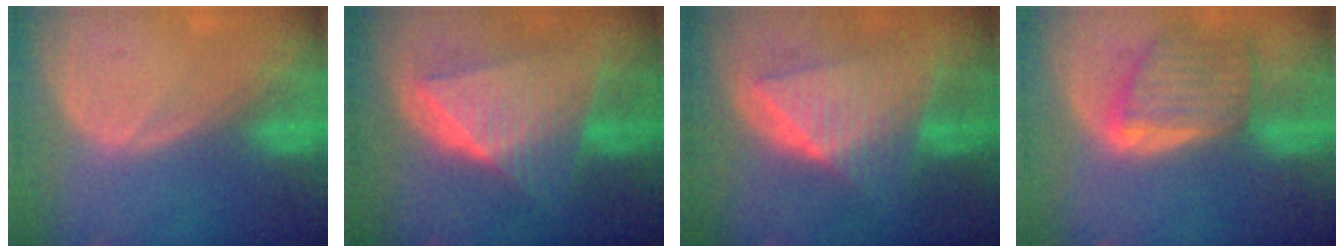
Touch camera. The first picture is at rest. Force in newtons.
{"total": 10.1, "press": 10.1, "slide": 0.6}
{"total": 9.6, "press": 9.6, "slide": 0.8}
{"total": 8.0, "press": 7.2, "slide": 3.4}